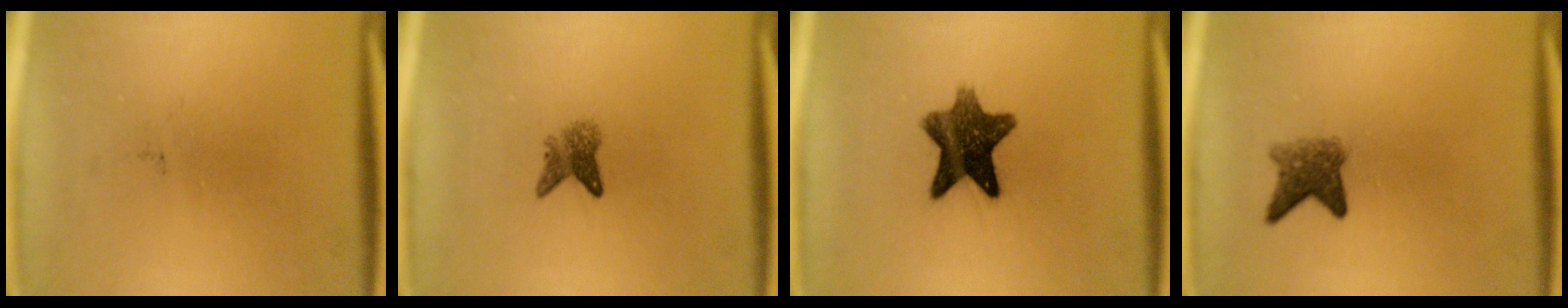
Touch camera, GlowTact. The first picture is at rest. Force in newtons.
{"total": 2.6}
{"total": 10.1}
{"total": 3.5}